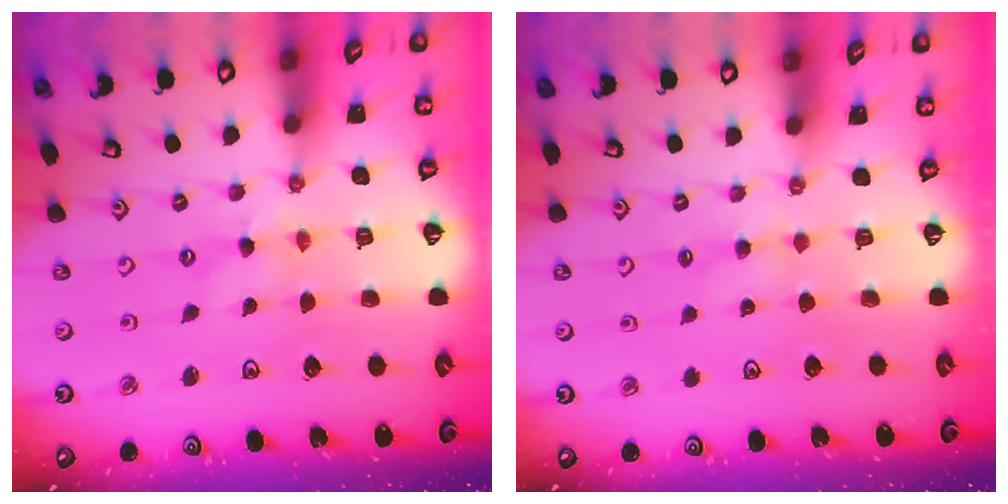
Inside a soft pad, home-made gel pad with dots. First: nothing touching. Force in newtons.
{"total": 1.6, "press": 1.5, "slide": 0.4}